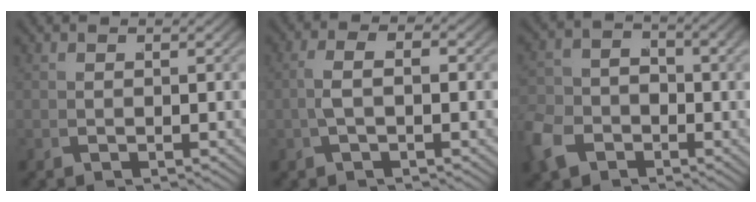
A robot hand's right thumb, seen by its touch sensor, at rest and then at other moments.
{"total": 2.4, "force": [0.2, 0.9, 2.2], "torque": [-0.049, 0.000, 0.004]}
{"total": 4.8, "force": [-2.3, 3.6, 2.2], "torque": [-0.046, -0.023, -0.030]}